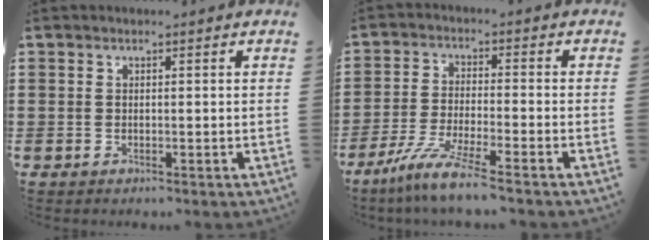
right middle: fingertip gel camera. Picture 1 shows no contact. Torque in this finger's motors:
{"motor_torque": [1.30, -0.84, 0.47, 0.06]}